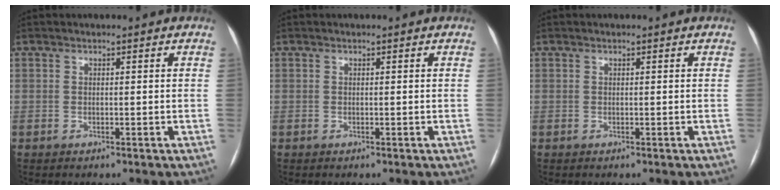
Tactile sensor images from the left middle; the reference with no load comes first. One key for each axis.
{"total": 0.0}
{"total": 0.0}